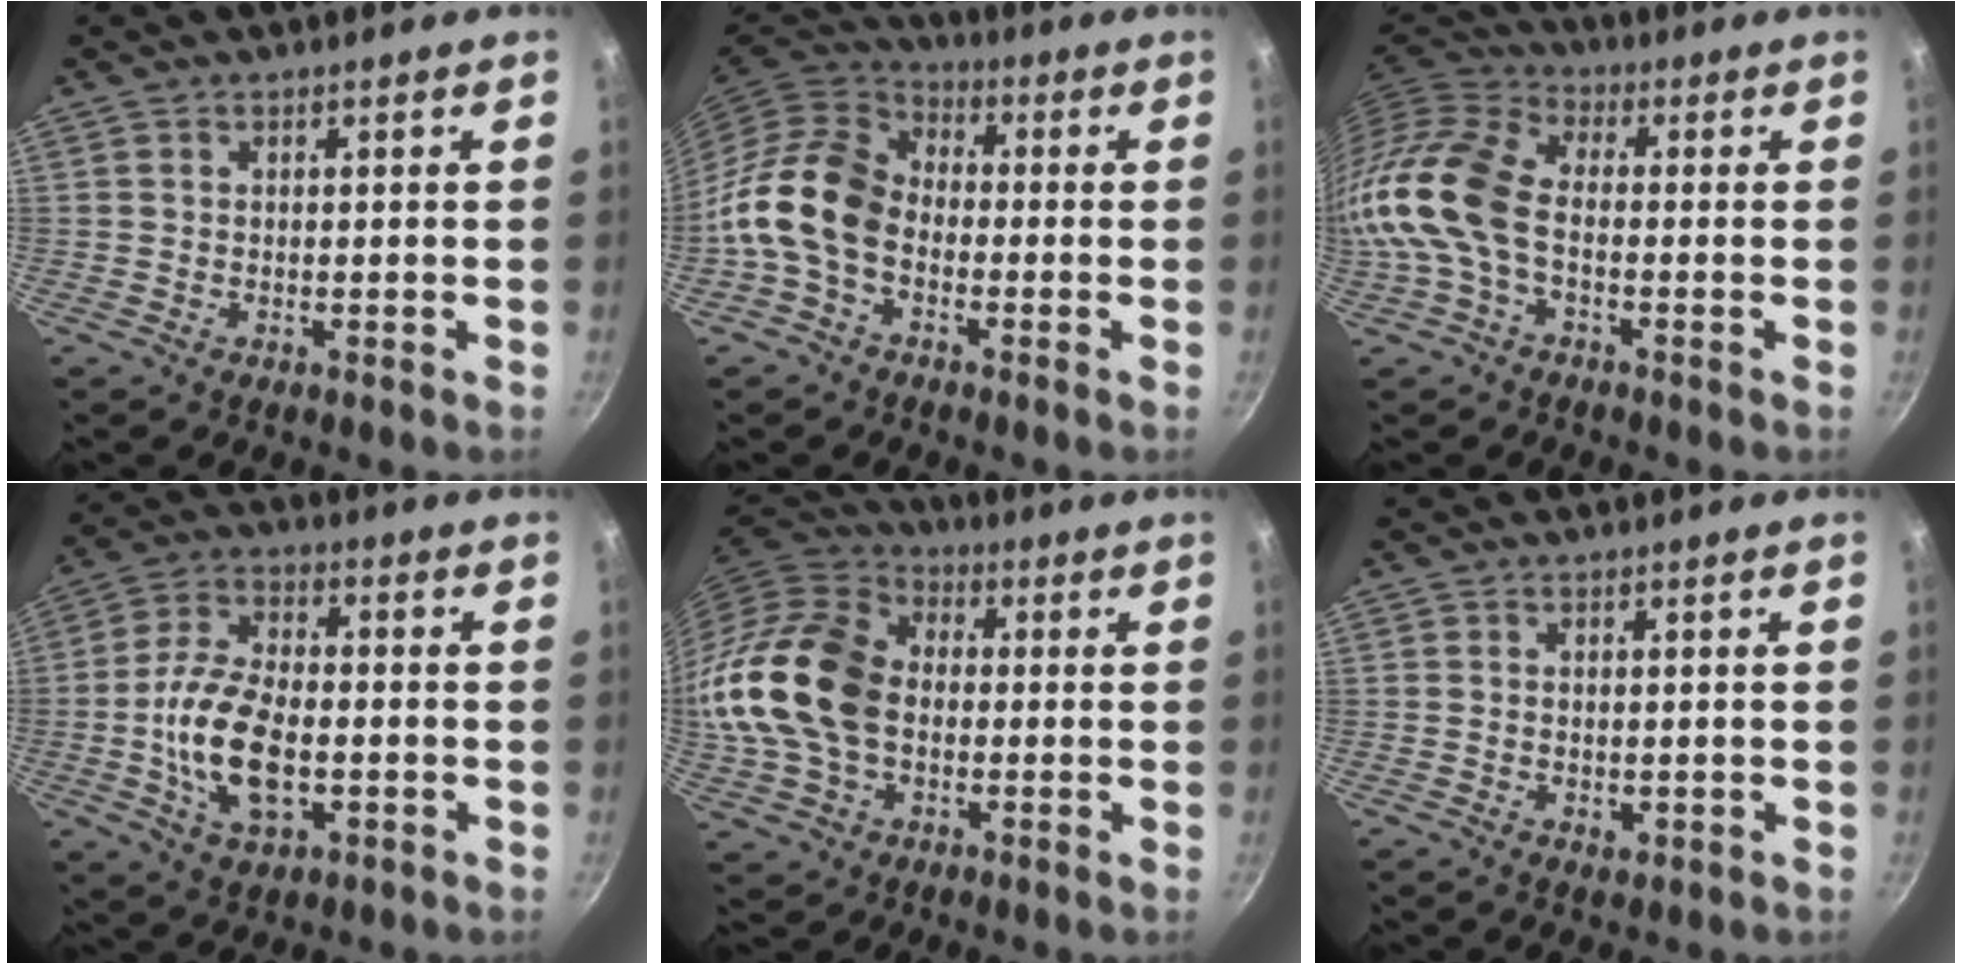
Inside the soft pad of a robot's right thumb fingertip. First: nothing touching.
{"total": 12.9, "force": [-3.0, 9.0, 8.7], "torque": [-0.141, 0.037, -0.081]}
{"total": 12.6, "force": [-2.5, 7.5, 9.9], "torque": [-0.193, 0.035, -0.069]}
{"total": 14.3, "force": [-2.7, 7.7, 11.8], "torque": [-0.216, 0.023, -0.054]}
{"total": 20.3, "force": [-0.7, 14.5, 14.2], "torque": [-0.272, 0.034, -0.020]}
{"total": 1.7, "force": [-0.3, 1.2, 1.3], "torque": [-0.017, -0.002, -0.004]}